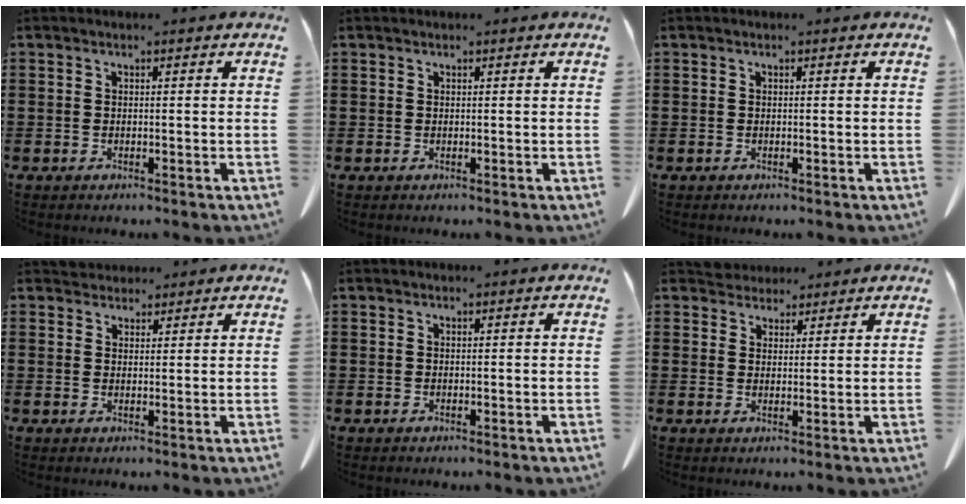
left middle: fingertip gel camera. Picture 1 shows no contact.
{"total": 0.0}
{"total": 0.0}
{"total": 2.3, "force": [2.2, 0.7, -0.2], "torque": [0.006, -0.004, 0.042]}
{"total": 0.0}
{"total": 3.2, "force": [3.0, 1.0, -0.2], "torque": [-0.006, -0.004, 0.059]}